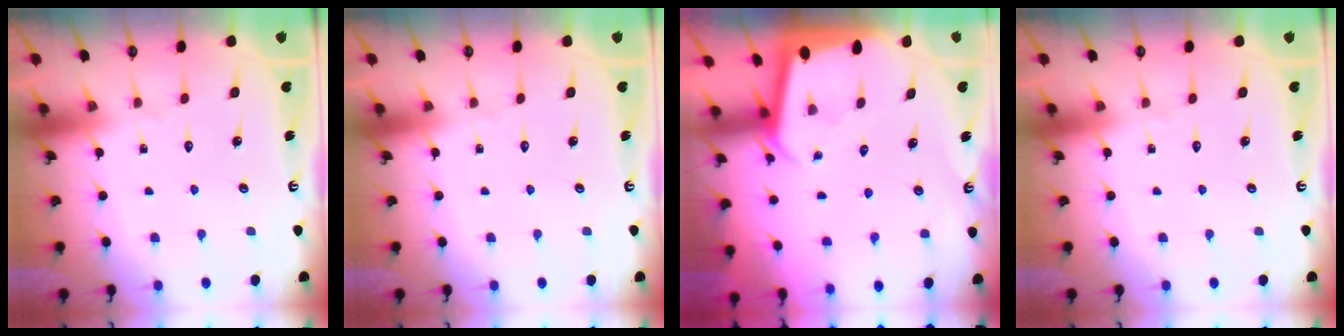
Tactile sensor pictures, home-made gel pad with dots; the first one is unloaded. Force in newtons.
{"total": 0.0}
{"total": 2.1, "press": 2.1, "slide": 0.1}
{"total": 0.0}